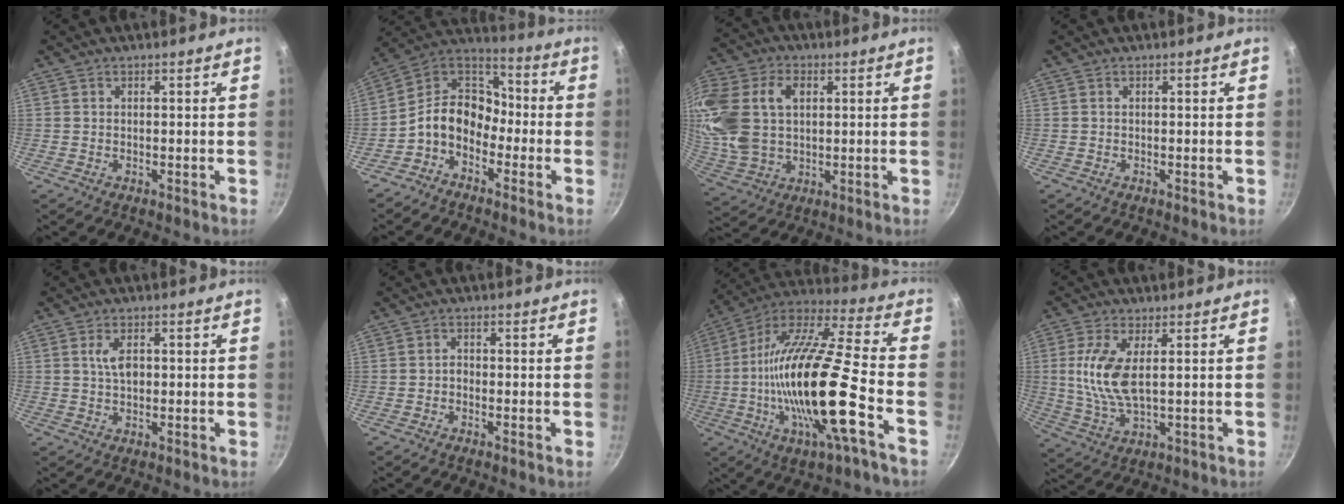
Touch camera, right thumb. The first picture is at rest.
{"total": 11.7, "force": [-4.2, 8.6, 6.7], "torque": [-0.085, 0.065, -0.113]}
{"total": 20.1, "force": [4.4, 14.1, 13.6], "torque": [-0.300, 0.014, 0.090]}
{"total": 0.0}
{"total": 3.9, "force": [0.6, 2.2, 3.2], "torque": [-0.051, 0.004, 0.009]}
{"total": 1.3, "force": [-0.6, 0.7, 0.9], "torque": [-0.020, 0.005, -0.016]}
{"total": 25.4, "force": [-5.9, 5.0, 24.2], "torque": [-0.433, 0.017, -0.122]}
{"total": 9.7, "force": [1.5, 4.1, 8.6], "torque": [-0.185, -0.006, 0.035]}